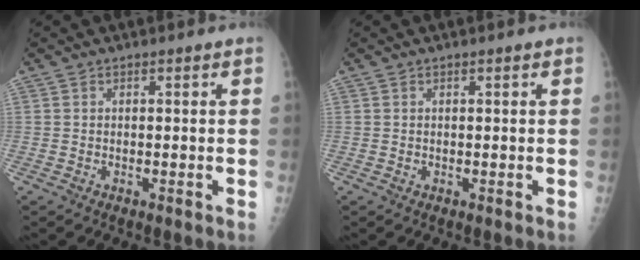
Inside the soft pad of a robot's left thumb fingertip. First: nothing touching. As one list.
[{"total": 0.6, "force": [0.2, 0.3, 0.4], "torque": [-0.002, 0.001, 0.005]}]